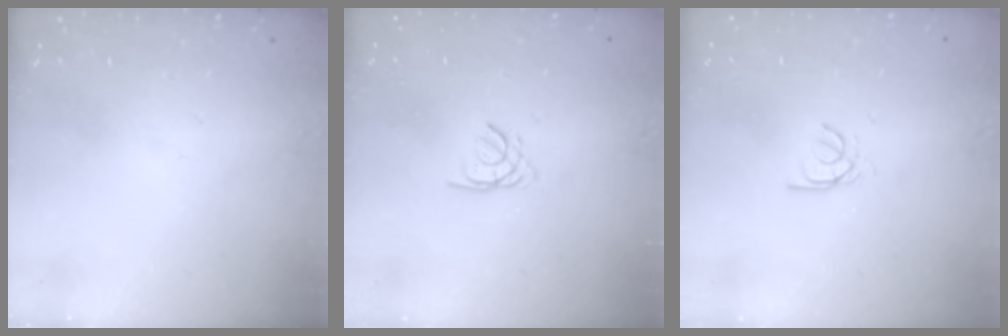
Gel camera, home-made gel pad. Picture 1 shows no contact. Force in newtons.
{"total": 1.1, "press": 1.1, "slide": 0.3}
{"total": 2.6, "press": 2.6, "slide": 0.3}